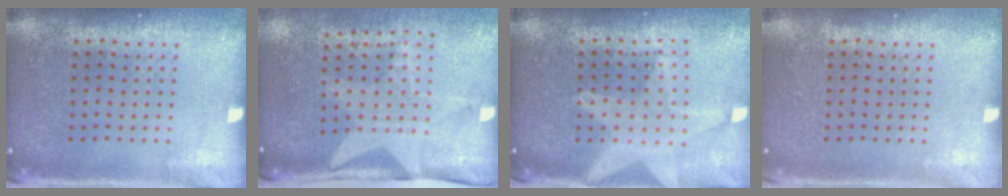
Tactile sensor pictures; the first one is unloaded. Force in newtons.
{"total": 2.0, "press": 1.5, "slide": 1.3}
{"total": 2.3, "press": 1.8, "slide": 1.3}
{"total": 0.0}